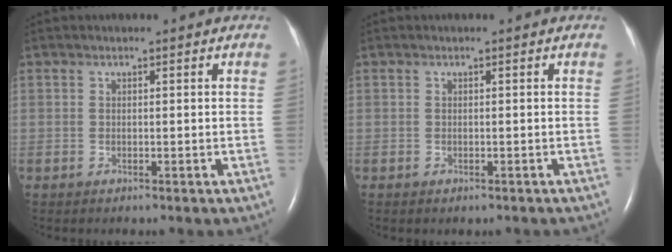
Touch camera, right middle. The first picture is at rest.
{"total": 0.7, "force": [-0.5, 0.4, 0.3], "torque": [-0.006, 0.001, -0.003]}